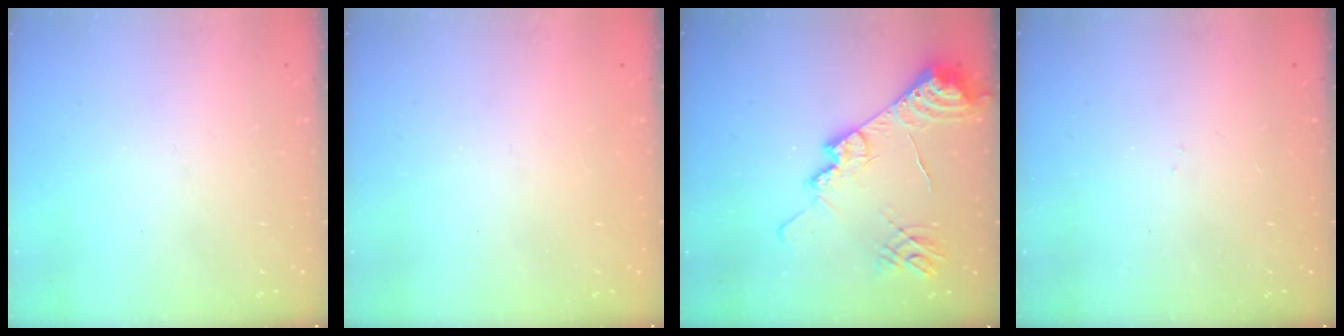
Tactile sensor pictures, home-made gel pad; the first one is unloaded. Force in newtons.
{"total": 1.5, "press": 1.3, "slide": 0.9}
{"total": 18.3, "press": 18.2, "slide": 2.0}
{"total": 3.1, "press": 3.0, "slide": 0.6}